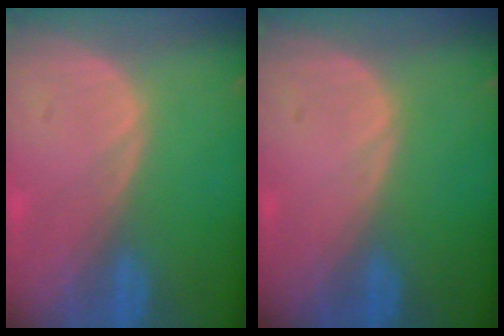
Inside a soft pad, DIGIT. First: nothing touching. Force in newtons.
{"total": 0.0}